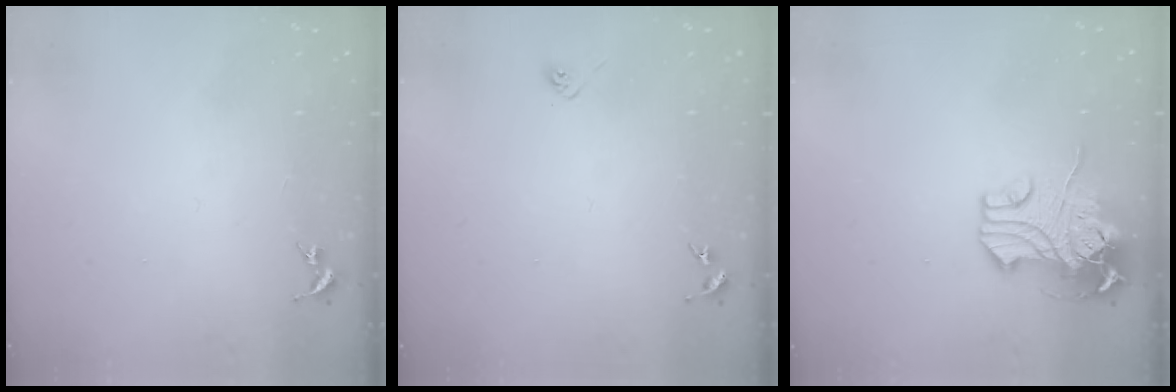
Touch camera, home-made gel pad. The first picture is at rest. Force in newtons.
{"total": 2.8, "press": 2.6, "slide": 1.1}
{"total": 12.8, "press": 12.6, "slide": 2.3}